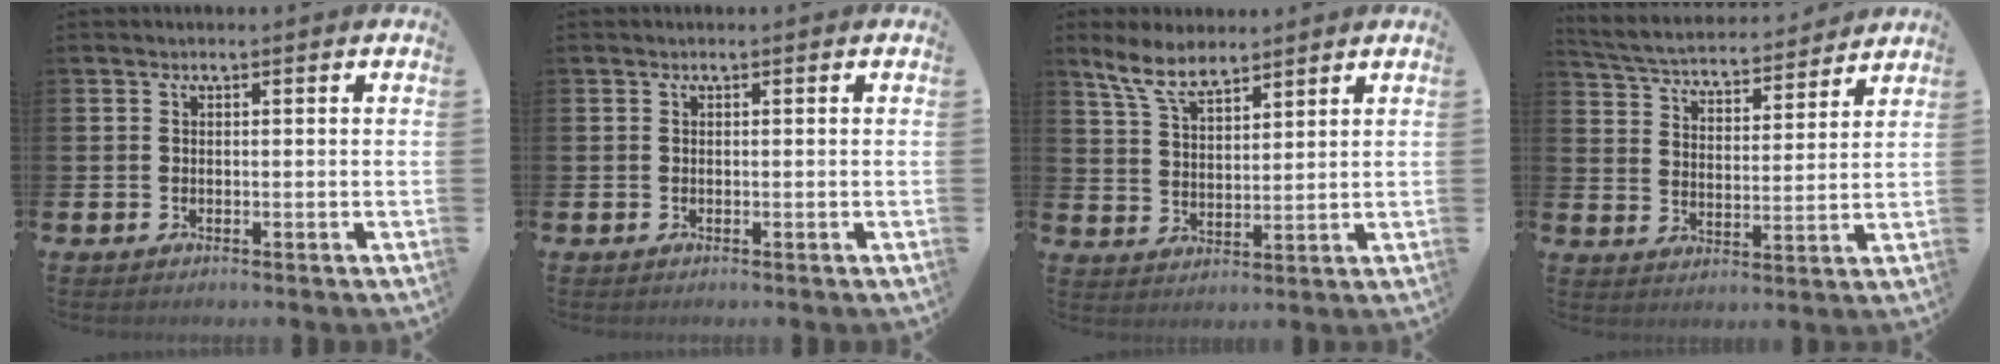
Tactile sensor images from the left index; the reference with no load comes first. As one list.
[{"total": 0.0}, {"total": 6.7, "force": [5.8, 1.9, 2.6], "torque": [-0.077, -0.011, 0.109]}, {"total": 4.8, "force": [4.6, 1.0, 0.7], "torque": [-0.043, -0.040, 0.076]}]